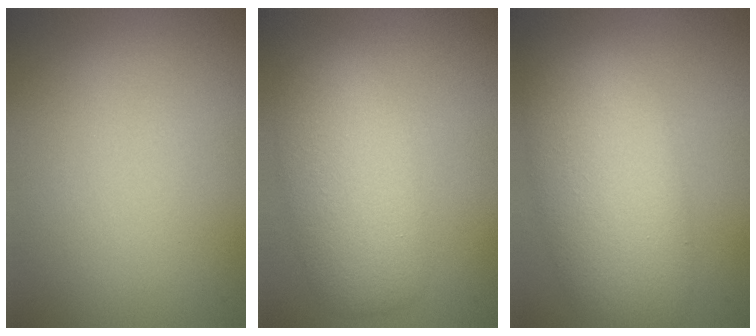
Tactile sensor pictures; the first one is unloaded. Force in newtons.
{"total": 5.6, "press": 5.6, "slide": 0.3}
{"total": 8.1, "press": 8.1, "slide": 0.5}